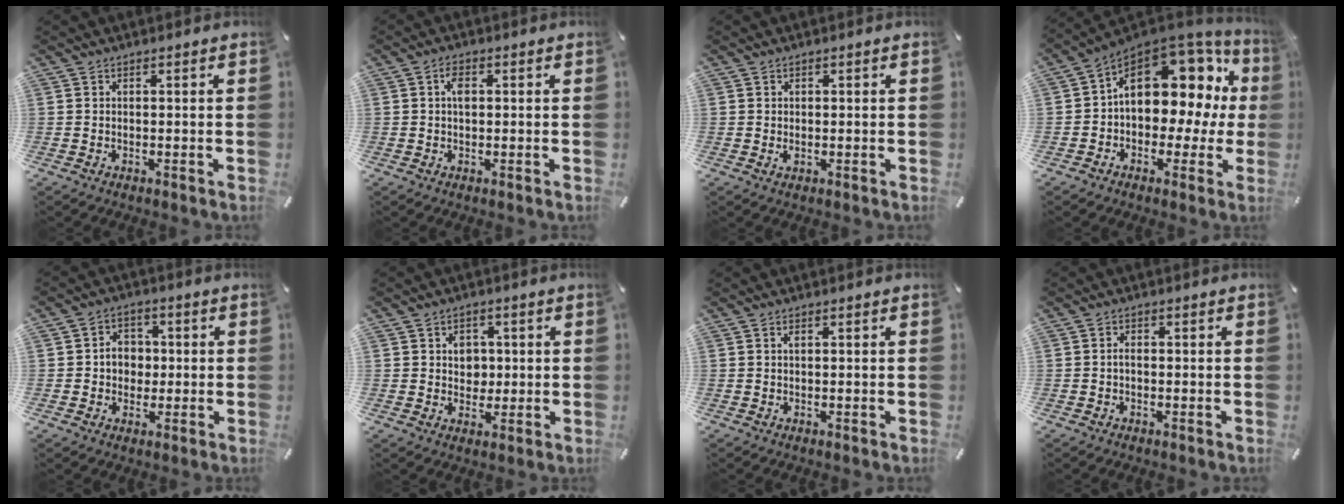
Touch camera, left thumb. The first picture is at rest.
{"total": 2.7, "force": [0.5, 1.5, 2.2], "torque": [-0.046, 0.008, 0.008]}
{"total": 0.7, "force": [0.0, 0.6, 0.4], "torque": [-0.008, 0.003, -0.001]}
{"total": 15.6, "force": [5.2, 10.7, 10.2], "torque": [-0.127, -0.045, 0.086]}
{"total": 5.8, "force": [-0.3, 5.2, 2.6], "torque": [-0.041, 0.009, -0.007]}
{"total": 4.7, "force": [0.6, 4.3, 1.9], "torque": [-0.022, -0.002, 0.005]}
{"total": 0.7, "force": [0.2, 0.2, 0.7], "torque": [-0.013, 0.001, 0.004]}
{"total": 1.4, "force": [-0.3, 0.8, 1.1], "torque": [-0.023, 0.004, -0.008]}